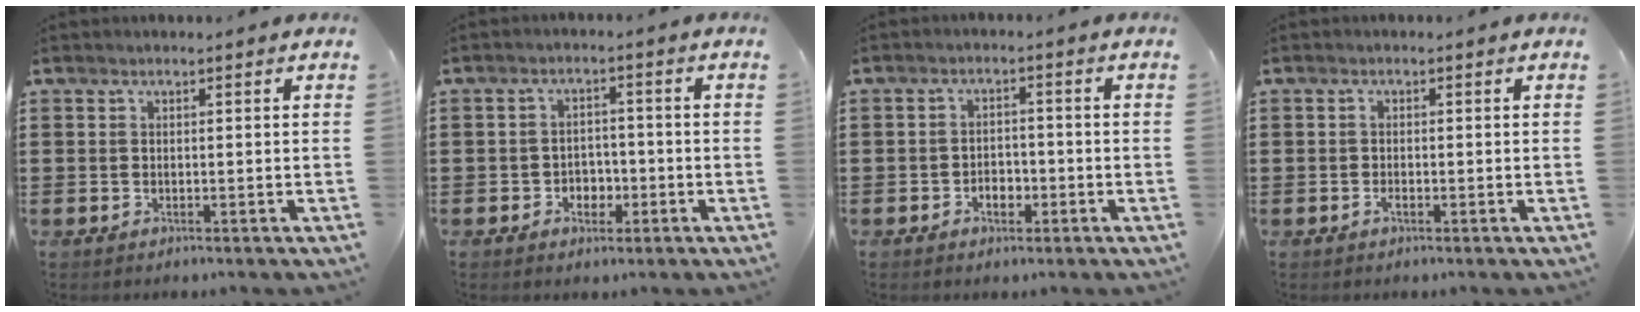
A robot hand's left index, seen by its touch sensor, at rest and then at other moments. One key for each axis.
{"total": 2.9, "fx": -1.7, "fy": 2.1, "fz": 1.2, "tx": -0.028, "ty": 0.005, "tz": -0.037}
{"total": 2.7, "fx": -1.3, "fy": 1.7, "fz": 1.7, "tx": -0.034, "ty": 0.003, "tz": -0.028}
{"total": 1.1, "fx": -0.5, "fy": 0.5, "fz": 0.8, "tx": -0.017, "ty": -0.004, "tz": -0.010}